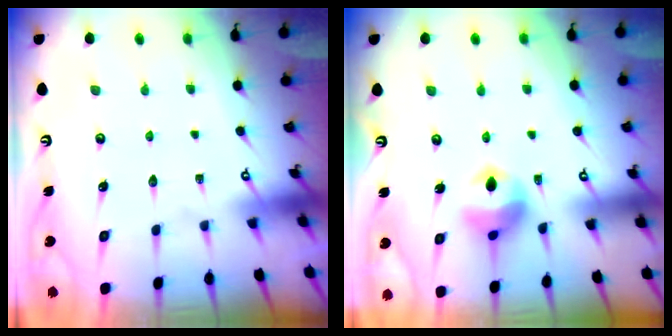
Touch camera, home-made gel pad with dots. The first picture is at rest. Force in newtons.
{"total": 10.5, "press": 10.4, "slide": 1.4}